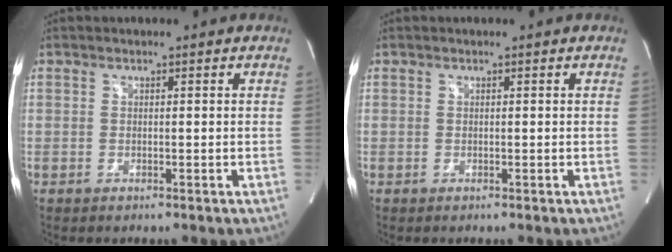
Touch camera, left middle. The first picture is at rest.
{"total": 0.0}